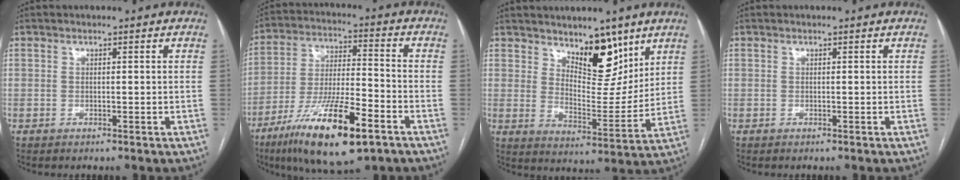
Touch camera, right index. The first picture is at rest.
{"total": 17.7, "force": [-9.9, 3.4, 14.2], "torque": [-0.265, -0.030, -0.171]}
{"total": 9.6, "force": [6.7, 4.0, 5.7], "torque": [-0.084, -0.014, 0.117]}
{"total": 0.0}